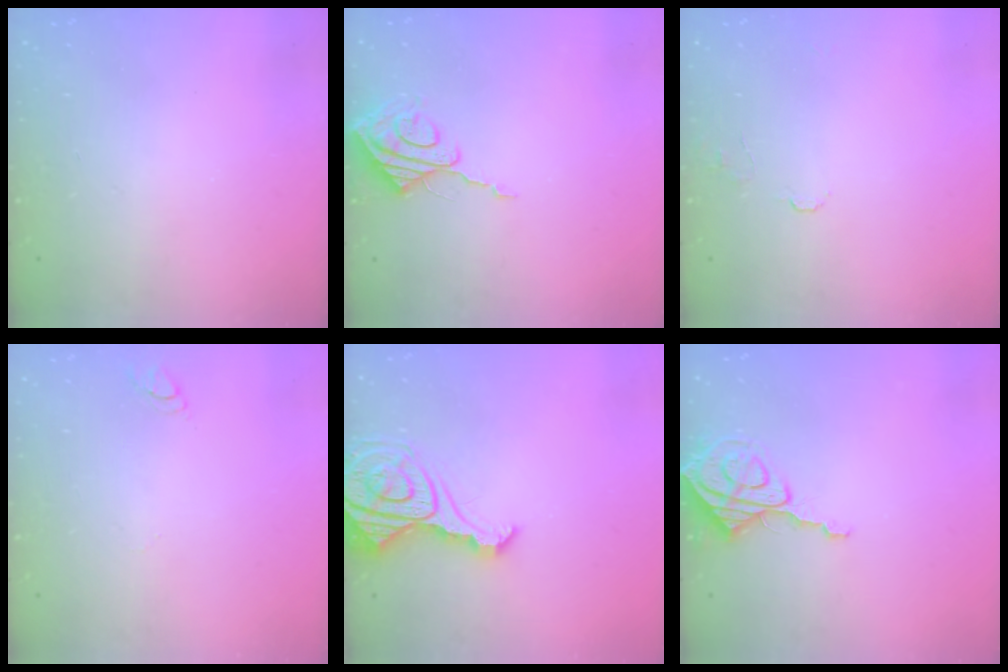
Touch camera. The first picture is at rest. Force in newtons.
{"total": 8.3, "press": 8.3, "slide": 0.4}
{"total": 5.9, "press": 5.9, "slide": 0.6}
{"total": 3.0, "press": 3.0, "slide": 0.3}
{"total": 15.7, "press": 15.6, "slide": 1.6}
{"total": 8.6, "press": 8.5, "slide": 0.7}